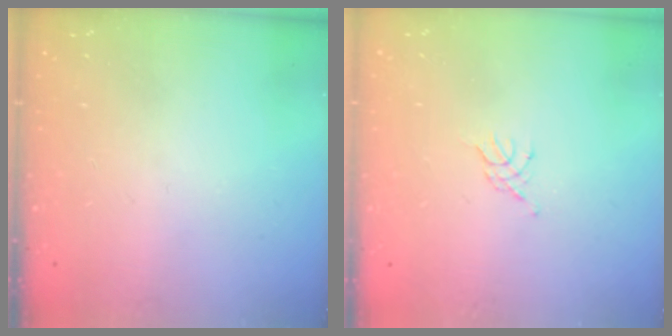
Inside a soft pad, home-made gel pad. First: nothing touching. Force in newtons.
{"total": 2.3, "press": 2.2, "slide": 0.5}